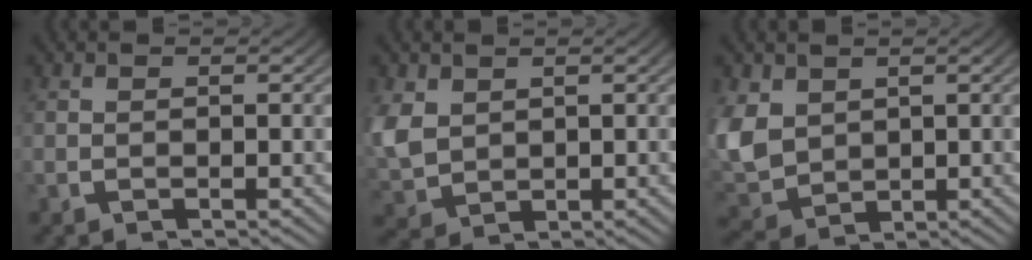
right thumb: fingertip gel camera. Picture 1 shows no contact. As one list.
[{"total": 4.7, "force": [0.5, 3.9, 2.5], "torque": [-0.086, -0.025, 0.033]}, {"total": 7.0, "force": [-0.2, 5.8, 3.9], "torque": [-0.132, -0.041, 0.027]}]